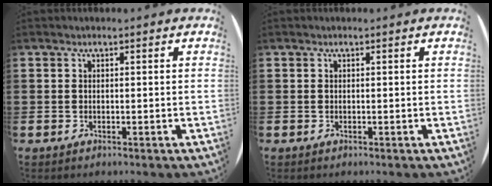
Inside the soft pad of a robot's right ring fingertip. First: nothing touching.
{"total": 0.0}